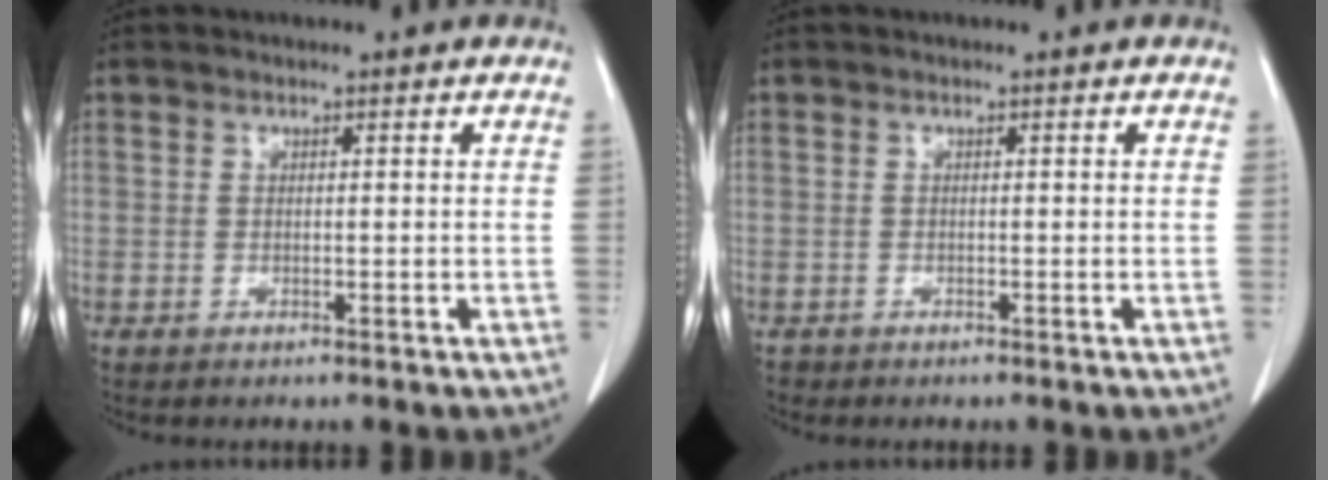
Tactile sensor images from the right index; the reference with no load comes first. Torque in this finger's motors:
{"motor_torque": [-0.19, 0.07, -0.40, -0.08]}